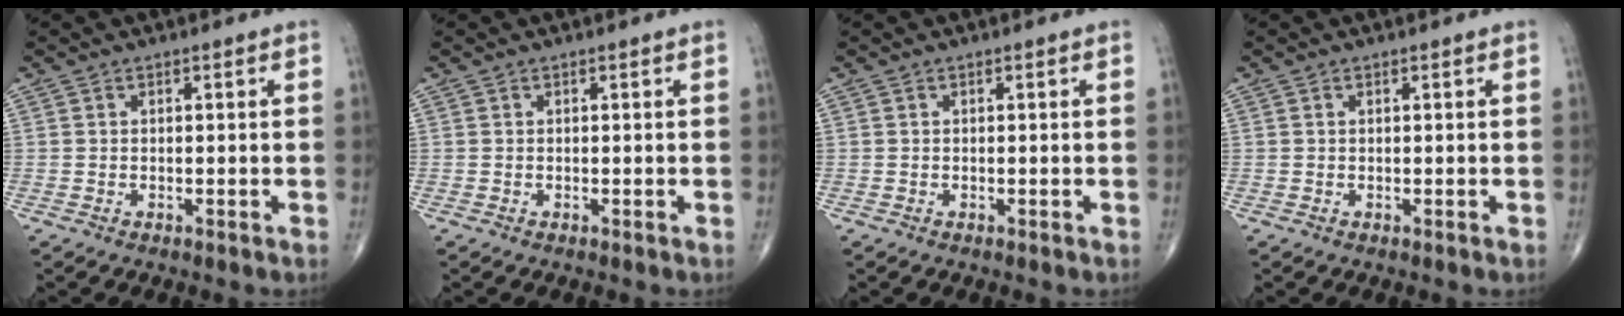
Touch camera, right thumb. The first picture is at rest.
{"total": 0.0}
{"total": 0.0}
{"total": 0.0}